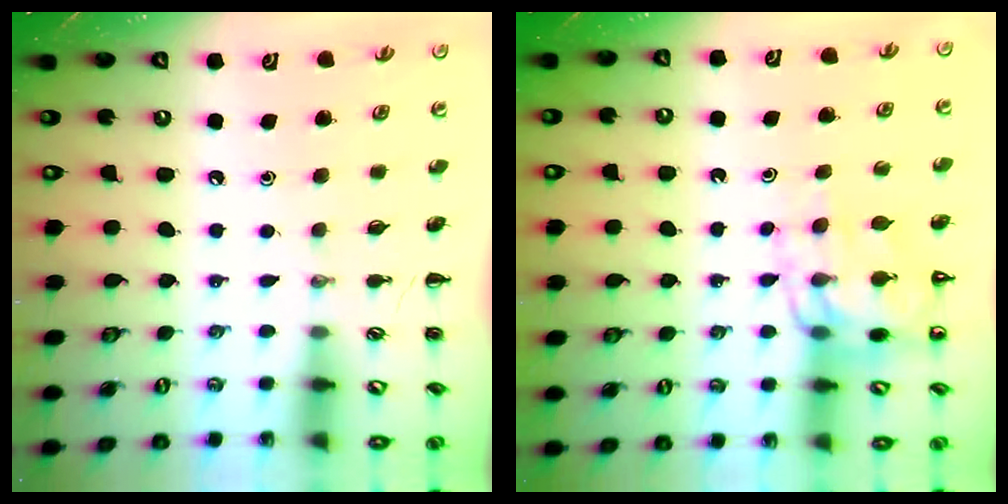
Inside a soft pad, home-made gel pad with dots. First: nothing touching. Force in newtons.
{"total": 11.0, "press": 10.6, "slide": 3.0}